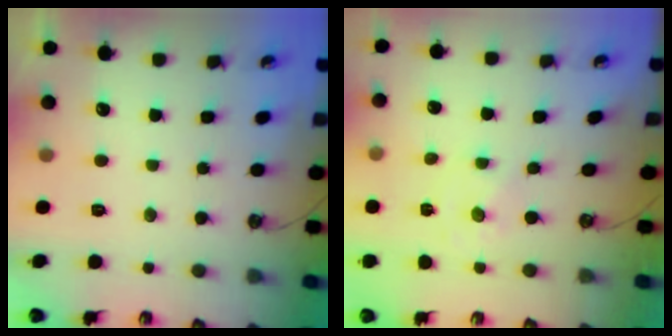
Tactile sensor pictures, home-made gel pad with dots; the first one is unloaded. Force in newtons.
{"total": 0.0}